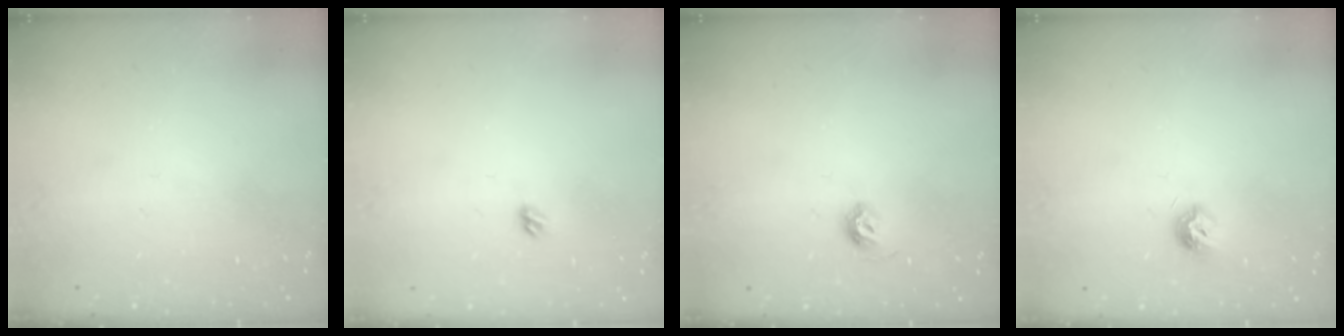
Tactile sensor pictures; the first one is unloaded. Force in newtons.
{"total": 3.4, "press": 3.3, "slide": 0.8}
{"total": 5.6, "press": 5.5, "slide": 1.0}
{"total": 6.5, "press": 6.5, "slide": 0.3}